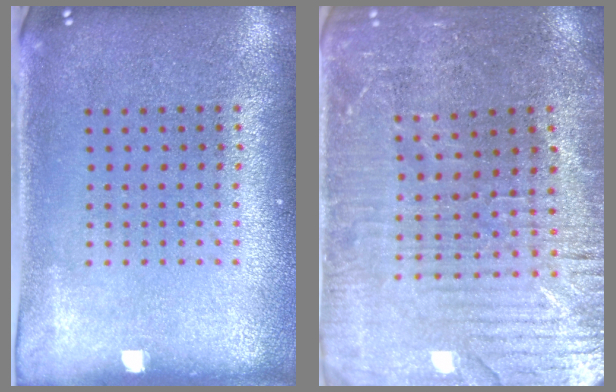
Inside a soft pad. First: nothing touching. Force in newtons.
{"total": 3.2, "press": 3.1, "slide": 0.6}